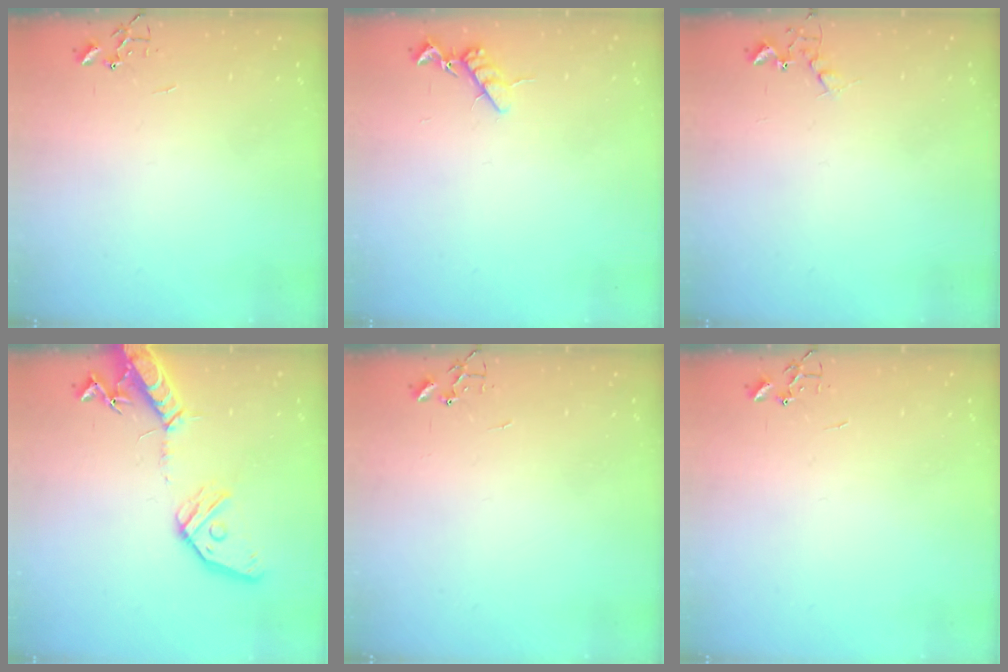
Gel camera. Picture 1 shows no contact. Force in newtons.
{"total": 9.1, "press": 9.1, "slide": 0.6}
{"total": 4.8, "press": 4.7, "slide": 0.8}
{"total": 16.6, "press": 16.2, "slide": 3.2}
{"total": 0.0}
{"total": 0.0}